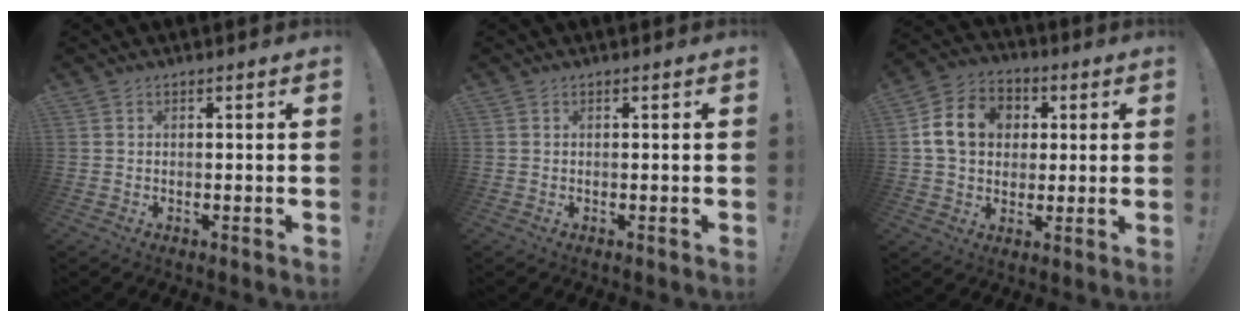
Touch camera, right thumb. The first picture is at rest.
{"total": 0.0}
{"total": 14.0, "force": [2.9, 11.4, 7.6], "torque": [-0.115, 0.005, 0.061]}